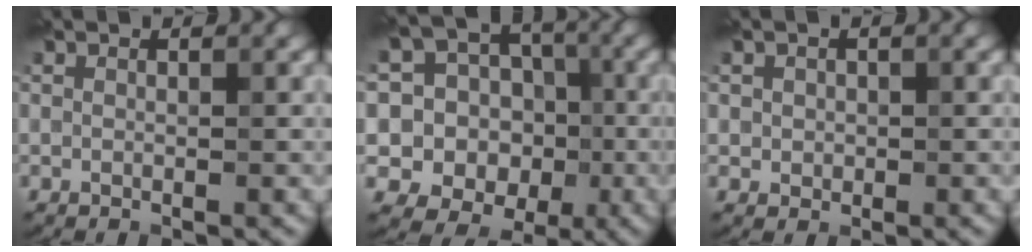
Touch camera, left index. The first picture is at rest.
{"total": 14.8, "force": [-0.7, 14.0, 4.7], "torque": [-0.126, 0.028, -0.023]}
{"total": 1.2, "force": [0.2, 1.1, 0.4], "torque": [-0.006, -0.004, 0.004]}